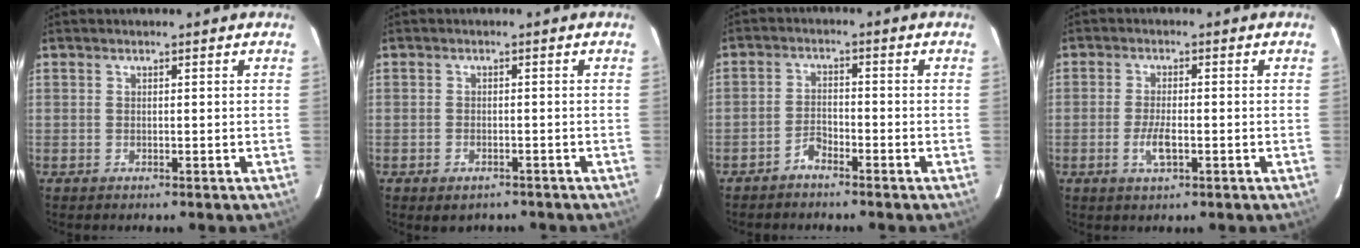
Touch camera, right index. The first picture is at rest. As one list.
[{"total": 2.8, "force": [-1.9, 1.7, 1.3], "torque": [-0.025, -0.005, -0.025]}, {"total": 2.9, "force": [-2.5, 0.9, 1.0], "torque": [-0.032, 0.008, -0.049]}, {"total": 4.2, "force": [-1.4, 1.4, 3.7], "torque": [-0.079, -0.004, -0.028]}]